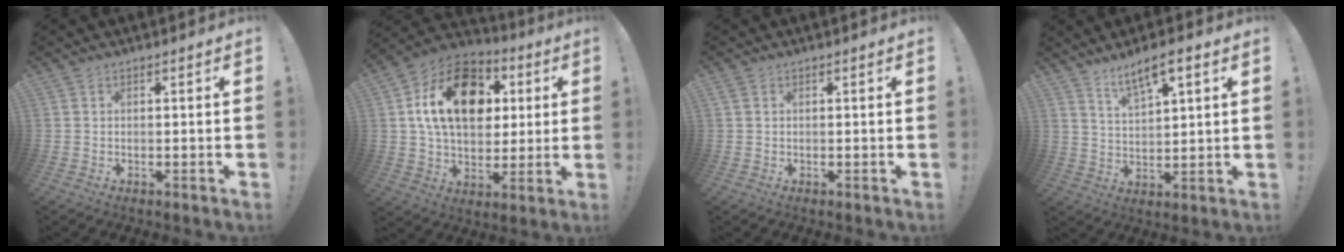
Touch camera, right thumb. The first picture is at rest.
{"total": 20.0, "force": [5.7, 13.9, 13.2], "torque": [-0.209, -0.004, 0.105]}
{"total": 1.2, "force": [0.5, 0.8, 0.7], "torque": [-0.013, 0.003, 0.010]}
{"total": 7.8, "force": [5.3, 2.3, 5.3], "torque": [-0.087, -0.024, 0.091]}